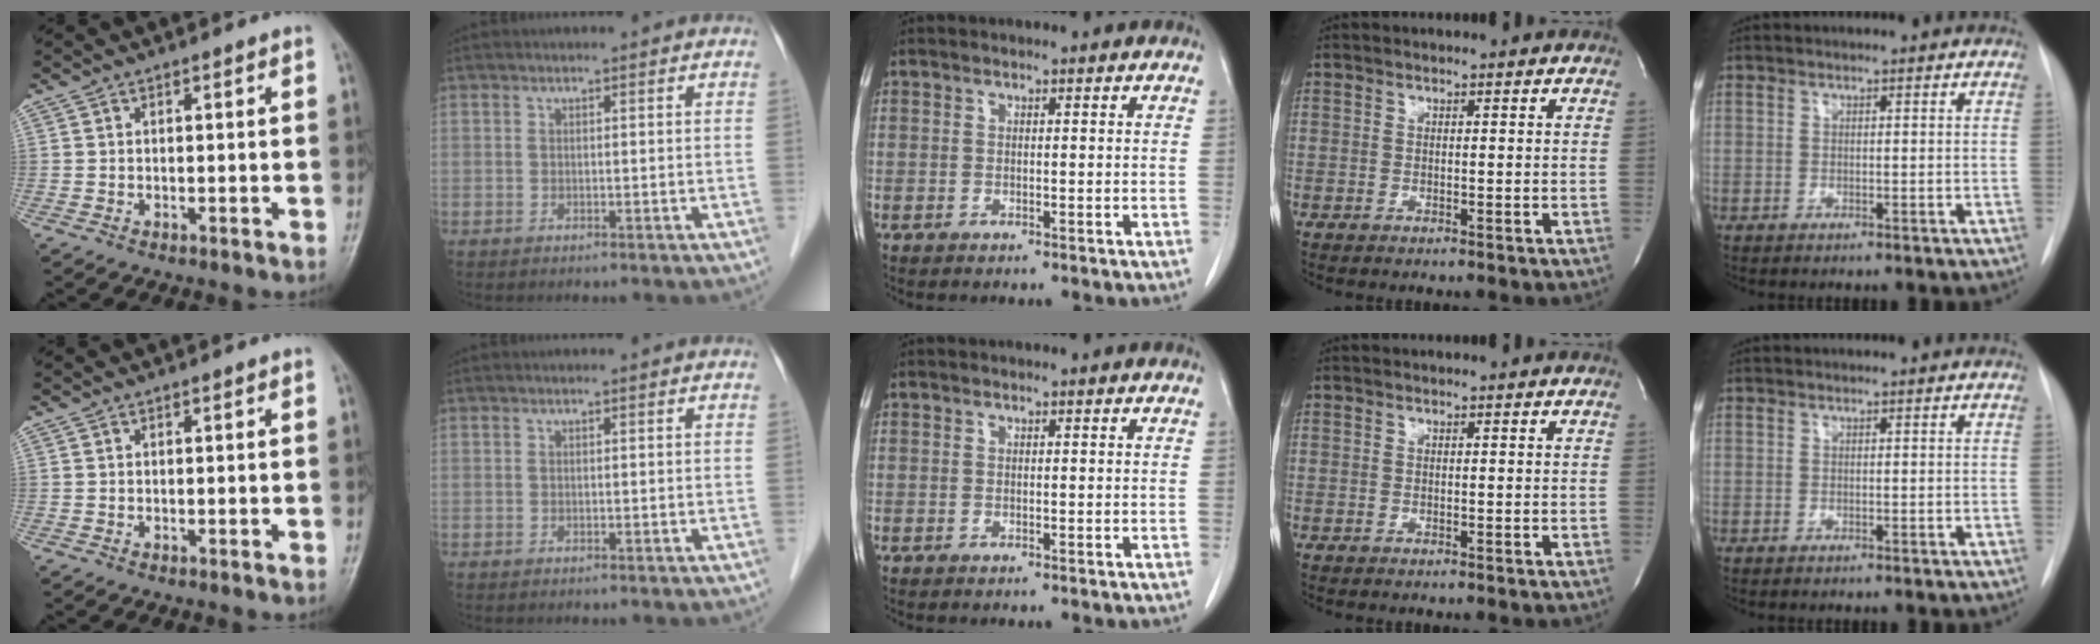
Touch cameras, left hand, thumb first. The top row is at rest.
{}